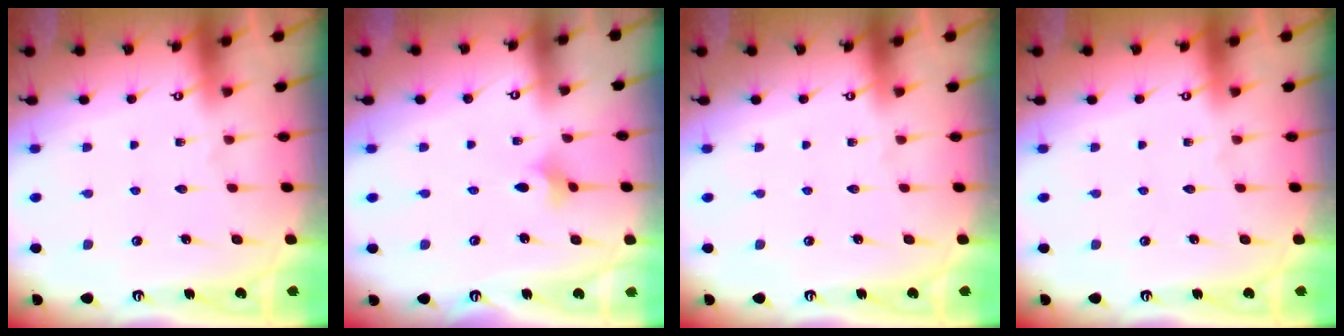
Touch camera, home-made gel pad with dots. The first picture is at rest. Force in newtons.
{"total": 2.3, "press": 2.2, "slide": 0.5}
{"total": 0.0}
{"total": 0.0}